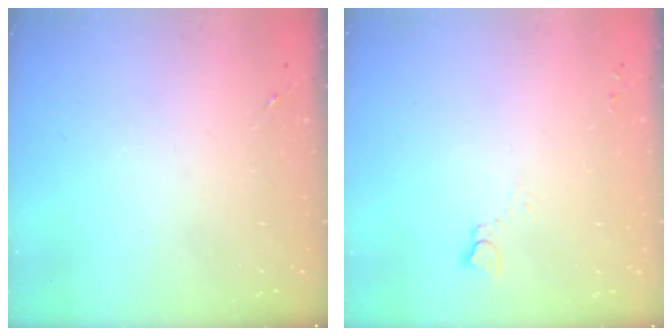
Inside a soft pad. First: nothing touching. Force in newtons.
{"total": 2.5, "press": 2.5, "slide": 0.2}